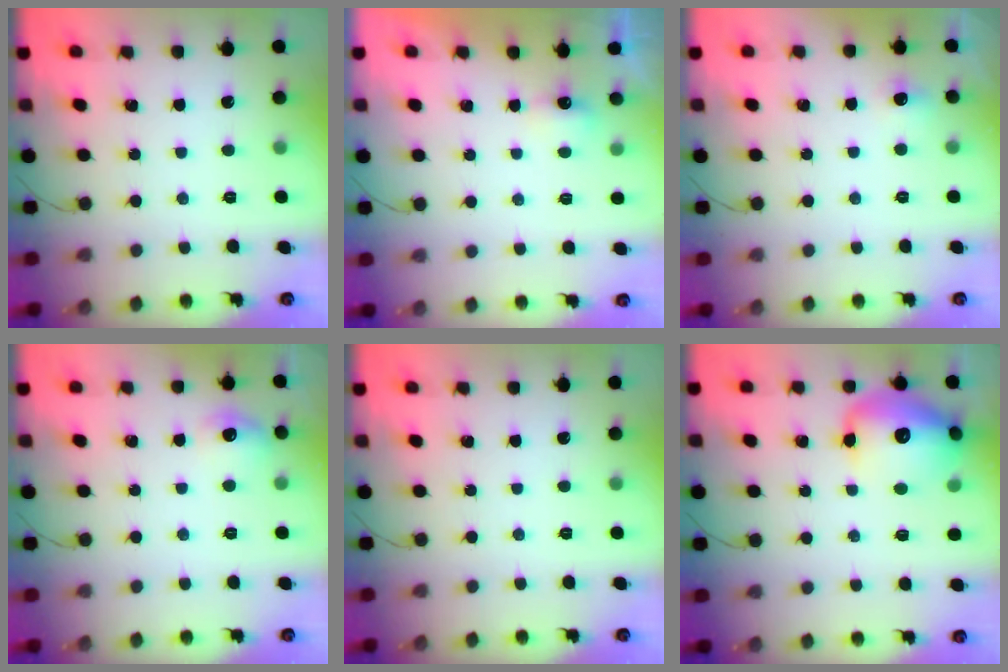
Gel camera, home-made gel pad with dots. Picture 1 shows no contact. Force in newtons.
{"total": 3.4, "press": 3.3, "slide": 0.8}
{"total": 4.0, "press": 3.7, "slide": 1.6}
{"total": 7.5, "press": 7.4, "slide": 1.5}
{"total": 0.0}
{"total": 15.6, "press": 15.4, "slide": 2.5}